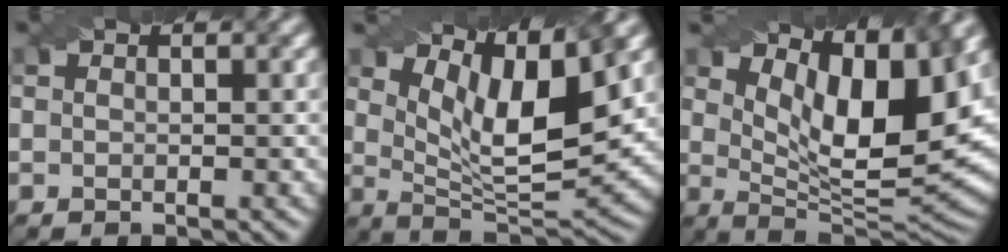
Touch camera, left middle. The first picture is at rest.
{"total": 8.9, "force": [4.4, 2.6, 7.2], "torque": [-0.127, -0.004, 0.080]}
{"total": 11.0, "force": [4.7, 3.9, 9.2], "torque": [-0.145, -0.006, 0.082]}